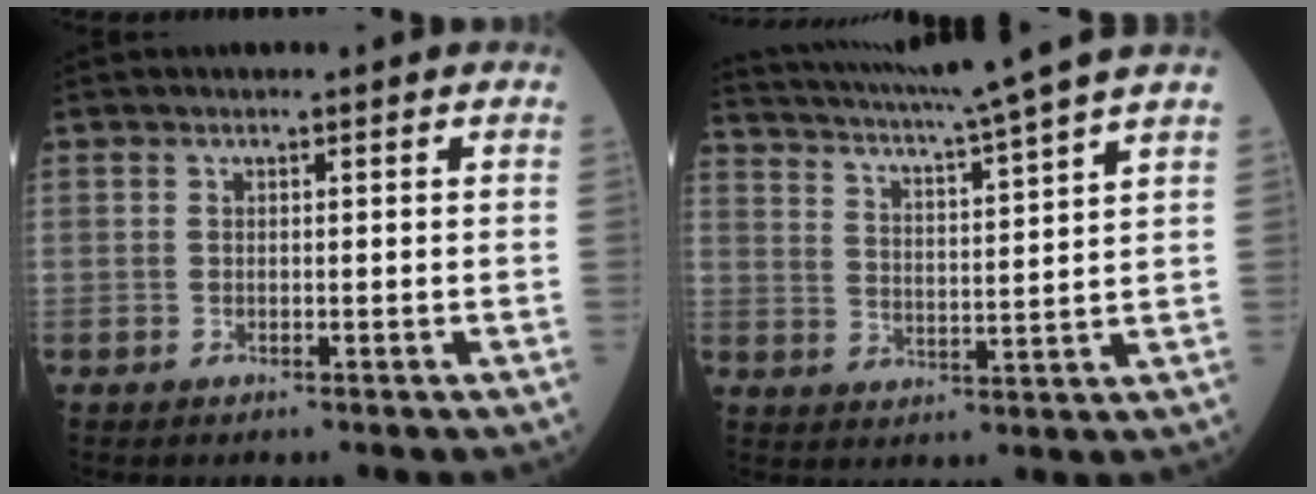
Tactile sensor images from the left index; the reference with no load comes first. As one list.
[{"total": 15.5, "force": [13.5, -2.3, 7.1], "torque": [-0.130, -0.018, 0.195]}]